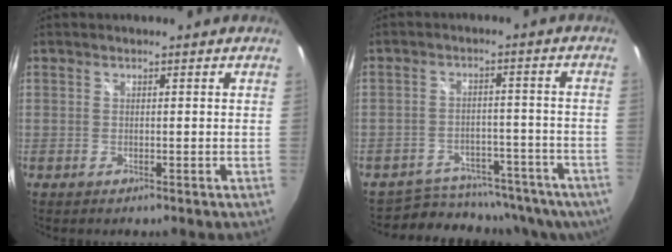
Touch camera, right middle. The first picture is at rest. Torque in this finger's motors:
{"motor_torque": [-0.18, -0.72, -0.01, 0.00]}